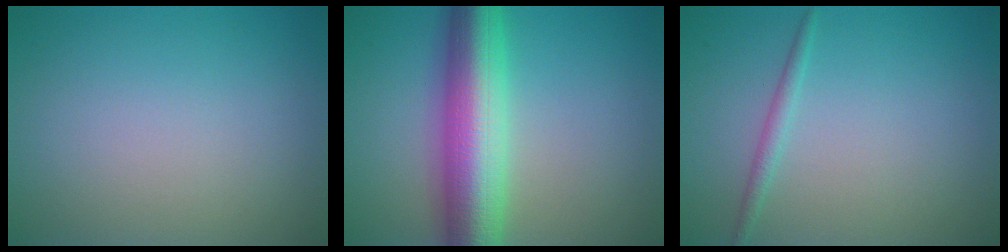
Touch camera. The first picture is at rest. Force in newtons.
{"total": 9.9, "press": 9.9, "slide": 0.1}
{"total": 1.2, "press": 1.2, "slide": 0.1}